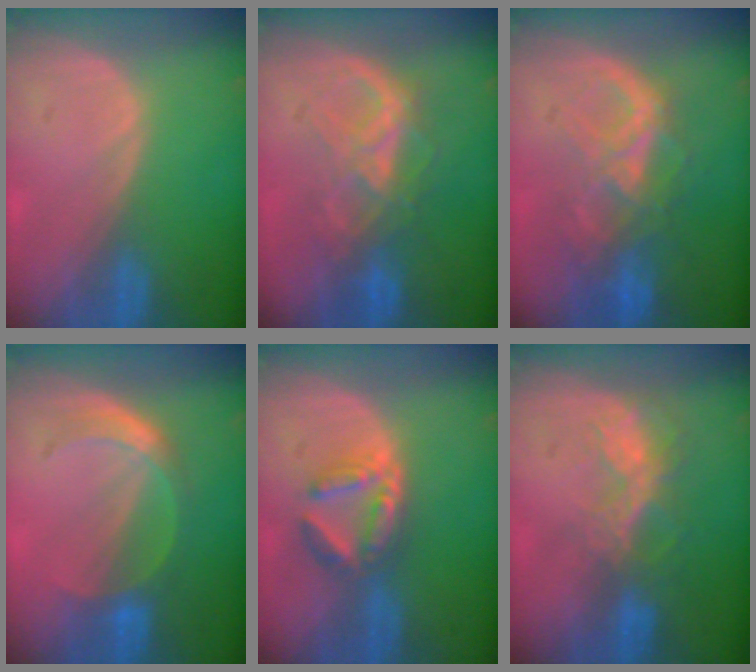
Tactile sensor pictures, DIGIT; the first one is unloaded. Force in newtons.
{"total": 6.6, "press": 6.6, "slide": 0.4}
{"total": 8.8, "press": 7.6, "slide": 4.5}
{"total": 4.9, "press": 4.9, "slide": 0.3}
{"total": 5.8, "press": 5.5, "slide": 1.6}
{"total": 6.8, "press": 5.8, "slide": 3.4}